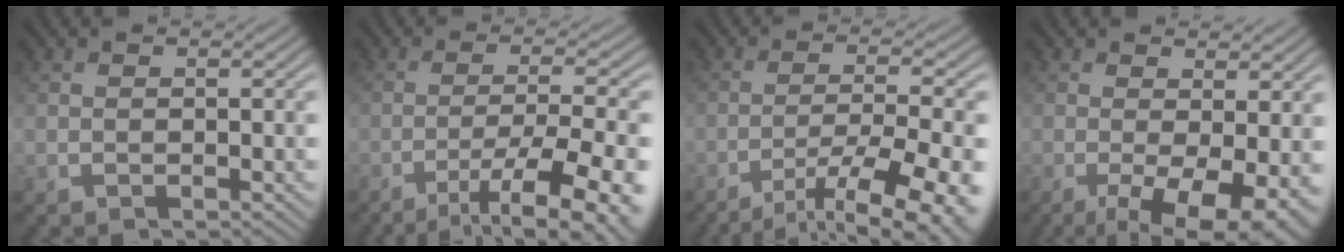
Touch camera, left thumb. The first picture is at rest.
{"total": 11.9, "force": [-7.2, 2.4, 9.1], "torque": [-0.143, -0.009, -0.095]}
{"total": 13.0, "force": [-8.9, 2.7, 9.1], "torque": [-0.156, -0.020, -0.119]}
{"total": 9.0, "force": [-2.7, 3.0, 8.0], "torque": [-0.134, -0.012, -0.035]}